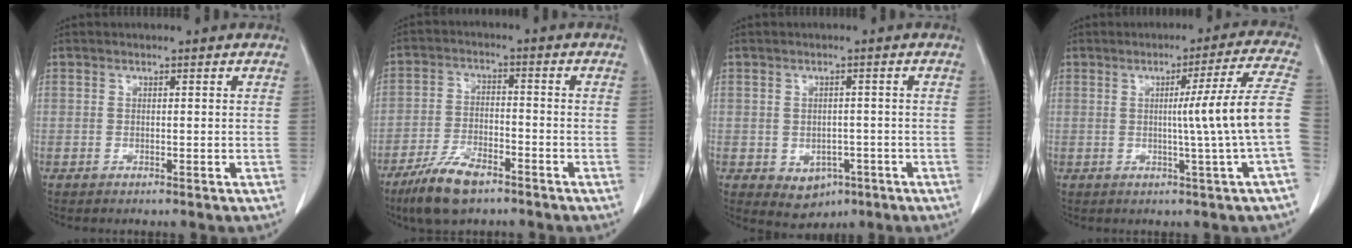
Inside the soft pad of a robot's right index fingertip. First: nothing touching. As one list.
[{"total": 8.7, "force": [-6.2, 2.8, 5.4], "torque": [-0.111, -0.012, -0.113]}, {"total": 4.6, "force": [-1.8, 3.5, 2.3], "torque": [-0.027, 0.001, -0.010]}, {"total": 10.7, "force": [-1.0, -2.6, 10.3], "torque": [-0.135, 0.001, -0.011]}]